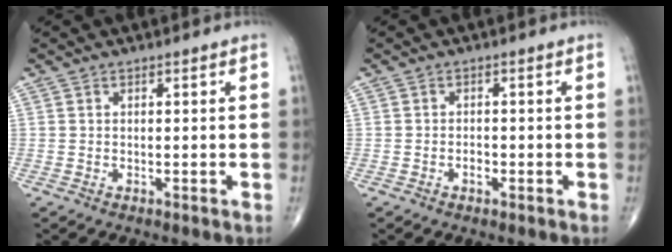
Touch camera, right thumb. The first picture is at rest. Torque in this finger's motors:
{"motor_torque": [0.80, 0.95, 0.00, 0.10, 0.01]}